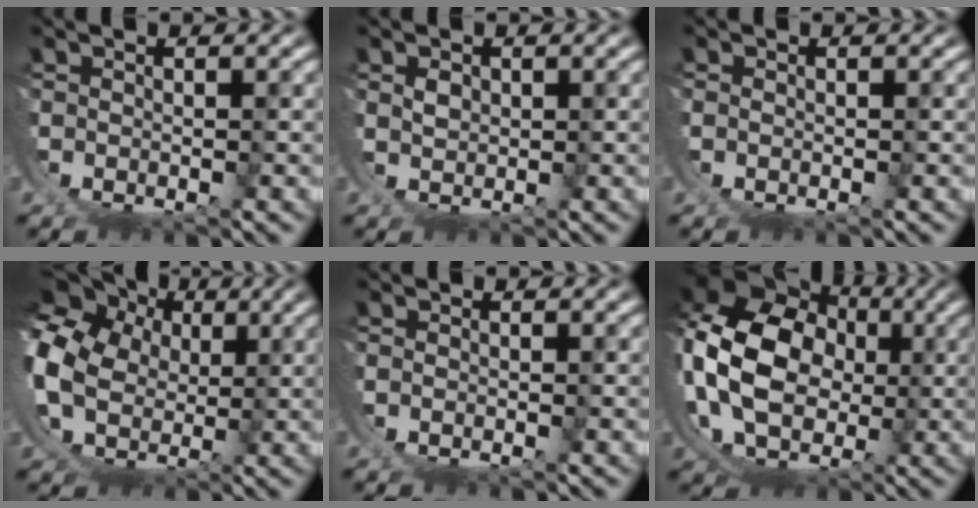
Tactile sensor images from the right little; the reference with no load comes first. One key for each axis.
{"total": 2.1, "fx": 2.0, "fy": -0.7, "fz": -0.1, "tx": 0.002, "ty": 0.006, "tz": 0.037}
{"total": 0.6, "fx": -0.1, "fy": 0.5, "fz": 0.3, "tx": -0.008, "ty": -0.002, "tz": -0.001}
{"total": 15.2, "fx": 3.9, "fy": 13.0, "fz": 6.9, "tx": -0.188, "ty": -0.024, "tz": 0.058}
{"total": 0.0}
{"total": 15.9, "fx": 3.5, "fy": 12.4, "fz": 9.3, "tx": -0.243, "ty": -0.044, "tz": 0.075}